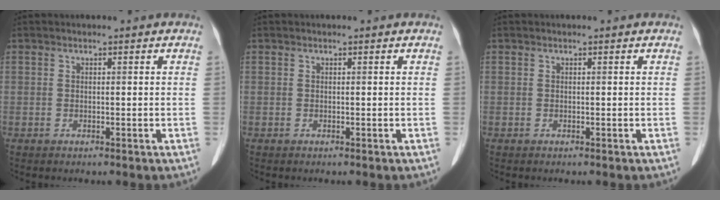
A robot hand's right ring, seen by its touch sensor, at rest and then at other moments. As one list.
[{"total": 0.0}, {"total": 0.0}]